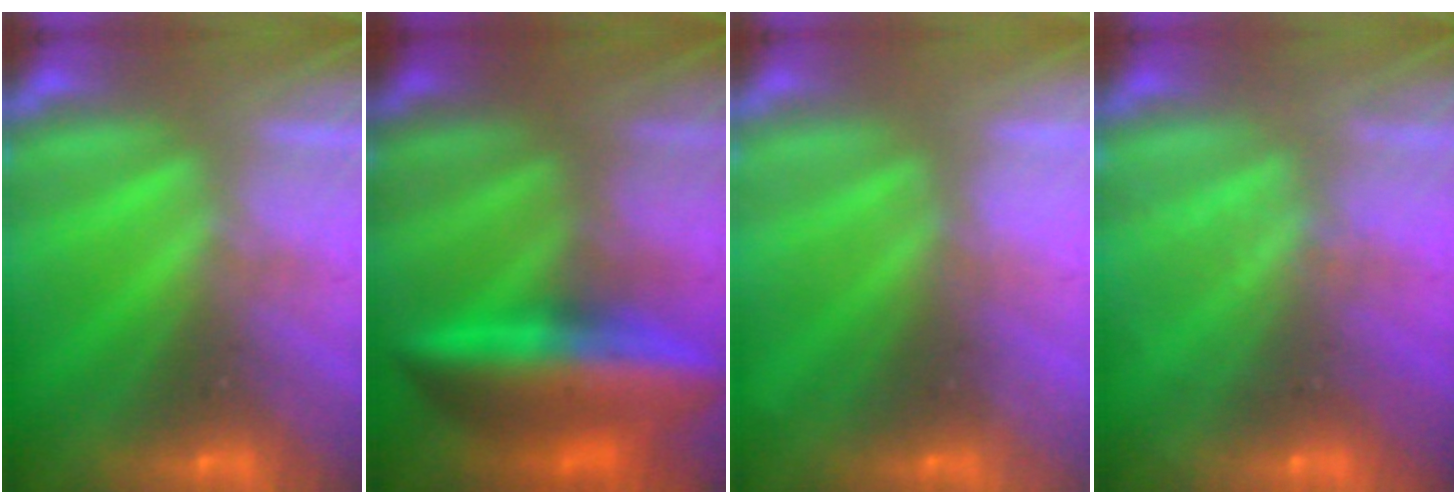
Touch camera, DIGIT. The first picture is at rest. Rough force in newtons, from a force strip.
{"total": 5.8}
{"total": 2.3}
{"total": 1.9}